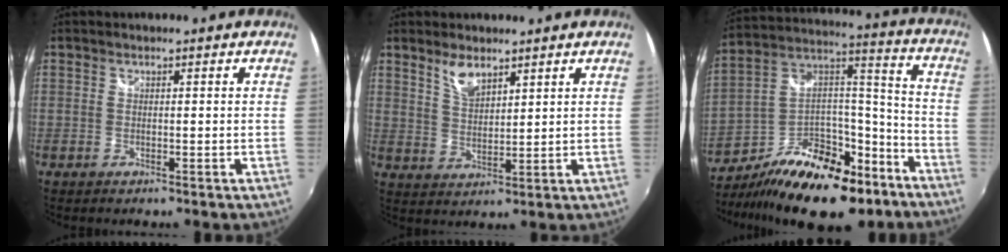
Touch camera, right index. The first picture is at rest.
{"total": 5.0, "force": [3.7, 1.8, 2.9], "torque": [-0.051, 0.000, 0.071]}
{"total": 23.3, "force": [-15.2, 11.6, 13.3], "torque": [-0.234, 0.041, -0.229]}